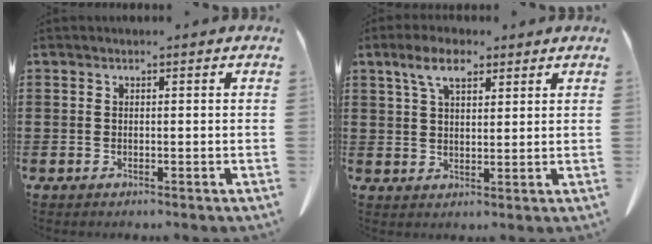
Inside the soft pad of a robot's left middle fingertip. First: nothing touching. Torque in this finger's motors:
{"motor_torque": [0.00, 0.03, -0.13, -0.01]}